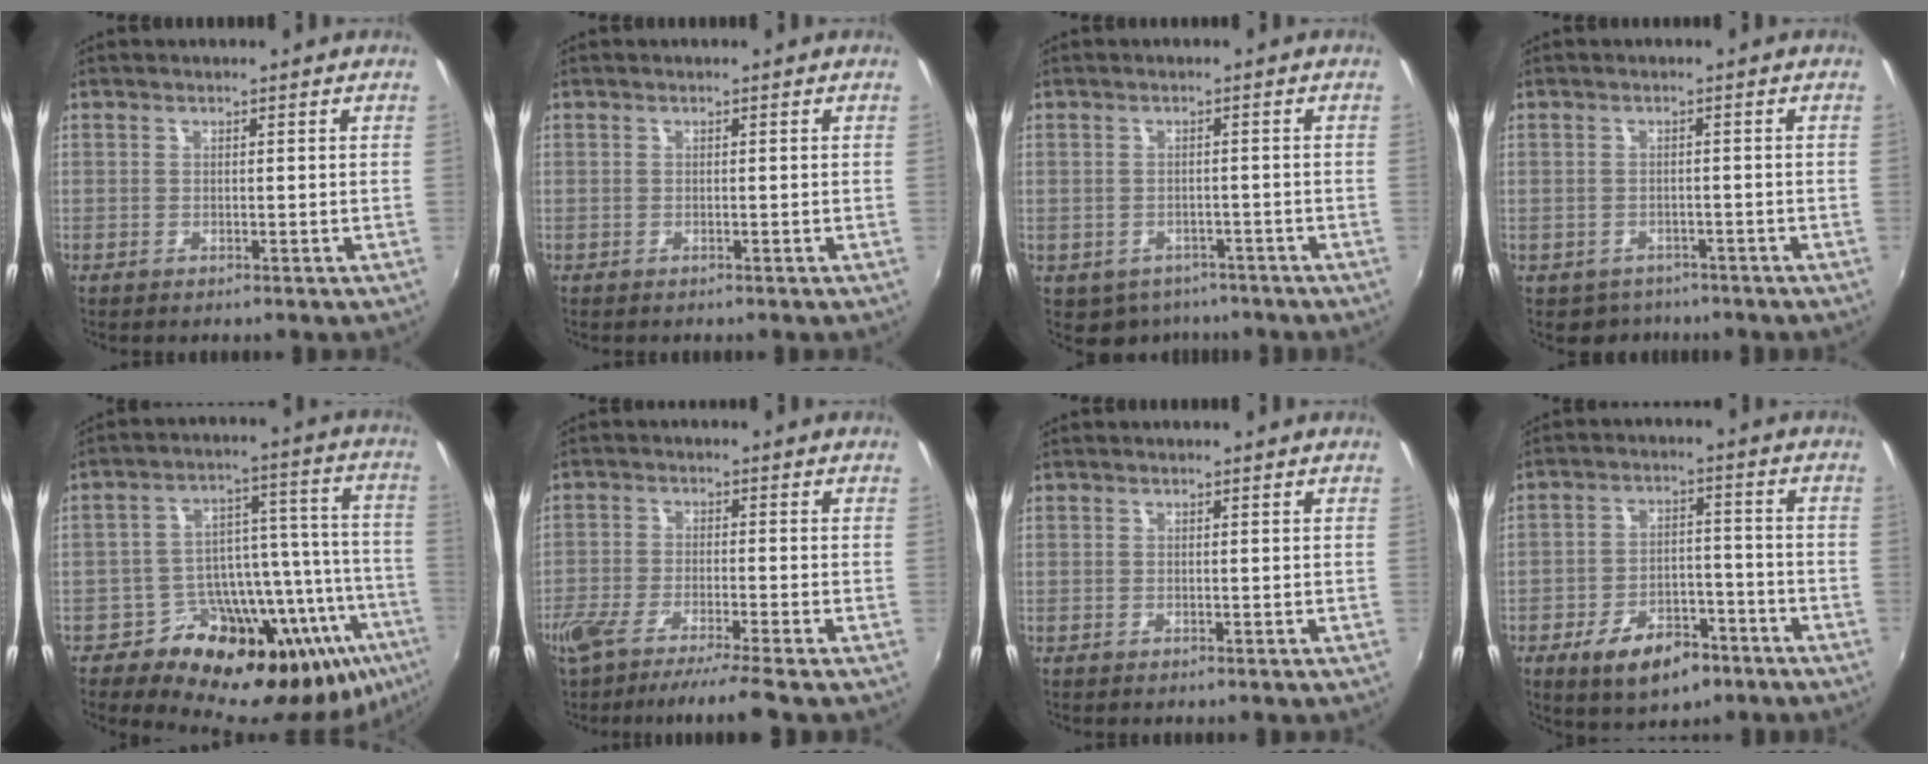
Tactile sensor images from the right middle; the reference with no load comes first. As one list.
[{"total": 0.0}, {"total": 6.0, "force": [-4.1, 4.1, 1.8], "torque": [-0.046, -0.009, -0.047]}, {"total": 3.9, "force": [-2.8, 2.7, 0.5], "torque": [-0.021, -0.005, -0.037]}, {"total": 23.0, "force": [-15.7, 11.1, 12.7], "torque": [-0.169, 0.016, -0.230]}, {"total": 9.4, "force": [-7.7, -0.5, 5.3], "torque": [-0.109, -0.032, -0.132]}, {"total": 0.0}, {"total": 11.0, "force": [-6.6, 5.6, 6.7], "torque": [-0.134, 0.008, -0.095]}]